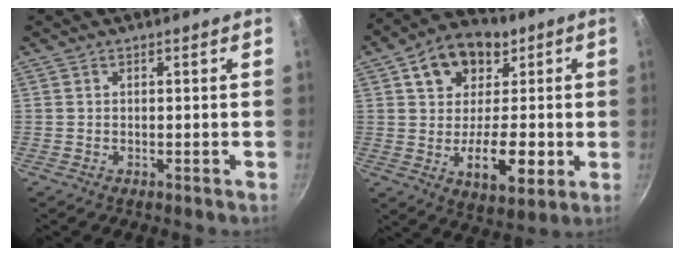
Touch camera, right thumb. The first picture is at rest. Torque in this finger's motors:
{"motor_torque": [1.02, 3.99, 1.02, -0.72, 0.24]}